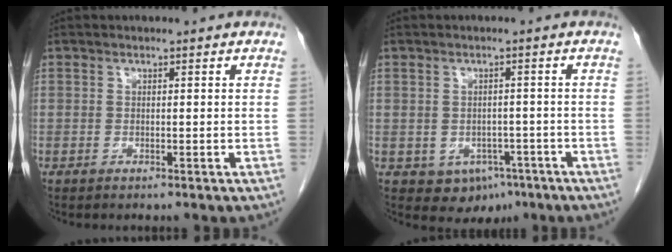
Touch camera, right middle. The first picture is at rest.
{"total": 5.2, "force": [-2.6, 3.9, 2.2], "torque": [-0.025, 0.003, -0.025]}